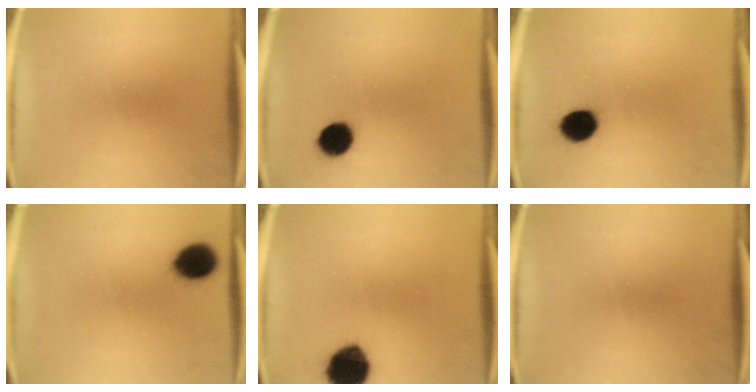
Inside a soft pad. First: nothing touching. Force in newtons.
{"total": 7.4}
{"total": 7.8}
{"total": 9.6}
{"total": 13.9}
{"total": 0.0}